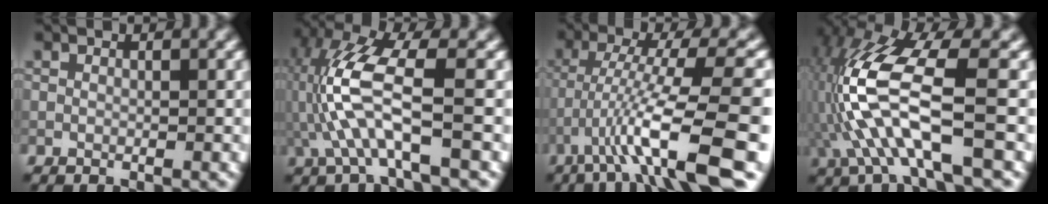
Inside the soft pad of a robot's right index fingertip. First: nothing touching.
{"total": 7.5, "force": [-1.2, 1.9, 7.2], "torque": [-0.176, 0.015, -0.021]}
{"total": 10.9, "force": [-4.9, 1.7, 9.6], "torque": [-0.156, 0.015, -0.078]}
{"total": 10.6, "force": [-2.0, 3.5, 9.8], "torque": [-0.215, 0.011, -0.039]}